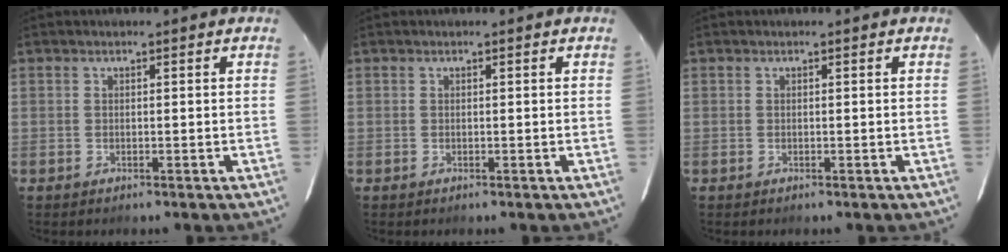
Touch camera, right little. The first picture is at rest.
{"total": 0.0}
{"total": 0.0}